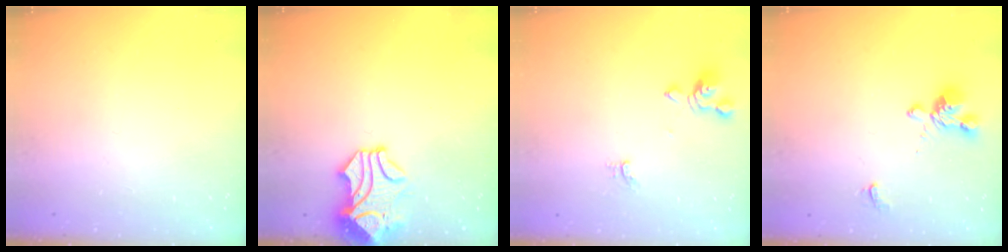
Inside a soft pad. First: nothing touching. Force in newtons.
{"total": 1.0, "press": 0.4, "slide": 1.0}
{"total": 2.4, "press": 2.3, "slide": 0.5}
{"total": 1.2, "press": 0.4, "slide": 1.1}